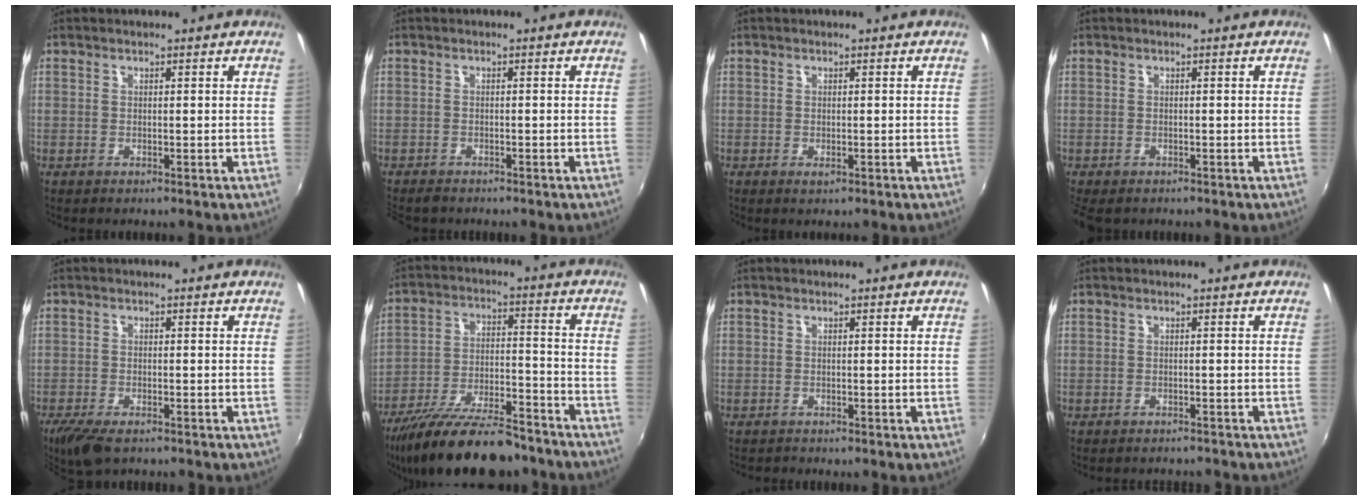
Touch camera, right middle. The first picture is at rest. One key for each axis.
{"total": 2.7, "fx": -2.5, "fy": 0.9, "fz": 0.7, "tx": -0.026, "ty": -0.012, "tz": -0.046}
{"total": 0.9, "fx": -0.4, "fy": 0.5, "fz": 0.6, "tx": -0.010, "ty": -0.003, "tz": -0.005}
{"total": 3.2, "fx": -2.5, "fy": 1.4, "fz": 1.5, "tx": -0.035, "ty": -0.018, "tz": -0.038}
{"total": 6.4, "fx": -4.9, "fy": 2.0, "fz": 3.7, "tx": -0.091, "ty": -0.023, "tz": -0.090}
{"total": 20.3, "fx": -16.5, "fy": 5.6, "fz": 10.5, "tx": -0.193, "ty": -0.025, "tz": -0.255}
{"total": 0.9, "fx": -0.9, "fy": 0.3, "fz": -0.1, "tx": -0.002, "ty": -0.002, "tz": -0.016}
{"total": 3.9, "fx": -3.6, "fy": 1.1, "fz": 1.0, "tx": -0.028, "ty": -0.010, "tz": -0.050}